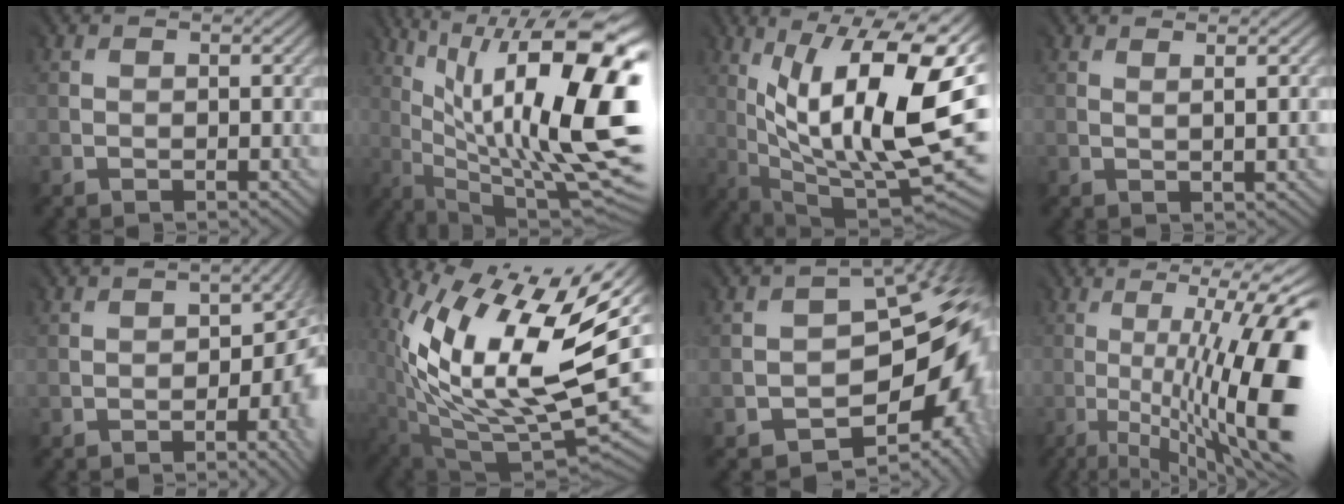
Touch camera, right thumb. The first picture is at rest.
{"total": 18.5, "force": [3.4, 5.4, 17.3], "torque": [-0.271, 0.027, 0.075]}
{"total": 17.1, "force": [2.5, 6.4, 15.7], "torque": [-0.238, 0.013, 0.048]}
{"total": 1.3, "force": [0.8, -0.2, 1.0], "torque": [-0.011, 0.014, 0.011]}
{"total": 8.5, "force": [-3.1, 4.0, 6.8], "torque": [-0.066, -0.022, -0.020]}
{"total": 16.4, "force": [3.1, 7.3, 14.4], "torque": [-0.257, -0.018, 0.073]}
{"total": 12.3, "force": [-4.7, 7.4, 8.6], "torque": [-0.085, -0.023, -0.064]}
{"total": 15.9, "force": [-2.4, 4.1, 15.1], "torque": [-0.205, -0.002, -0.023]}